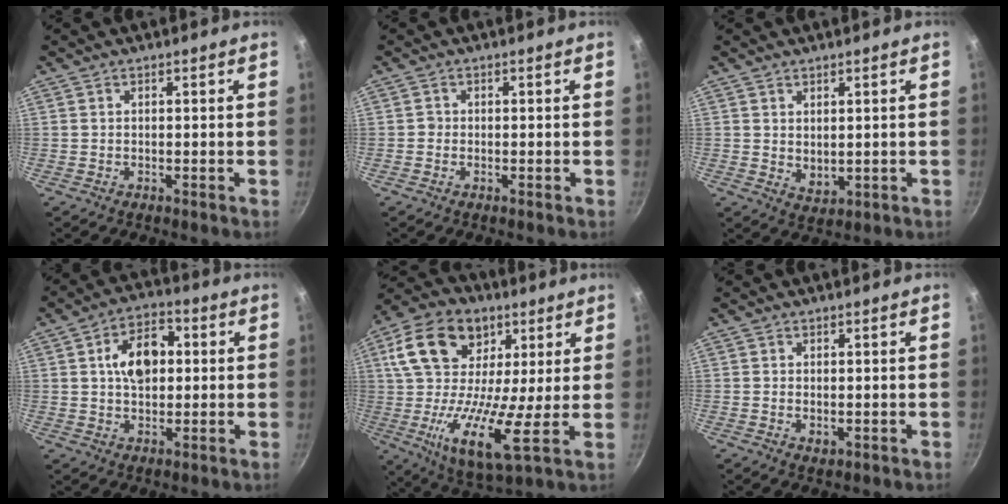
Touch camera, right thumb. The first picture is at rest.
{"total": 0.7, "force": [-0.3, 0.7, 0.1], "torque": [0.002, 0.002, -0.008]}
{"total": 3.4, "force": [1.2, 2.3, 2.2], "torque": [-0.029, -0.018, 0.027]}
{"total": 10.1, "force": [1.5, 6.7, 7.4], "torque": [-0.089, 0.013, 0.016]}
{"total": 21.4, "force": [5.5, 12.5, 16.5], "torque": [-0.281, -0.016, 0.071]}
{"total": 1.9, "force": [-0.1, 1.3, 1.4], "torque": [-0.021, -0.004, -0.001]}